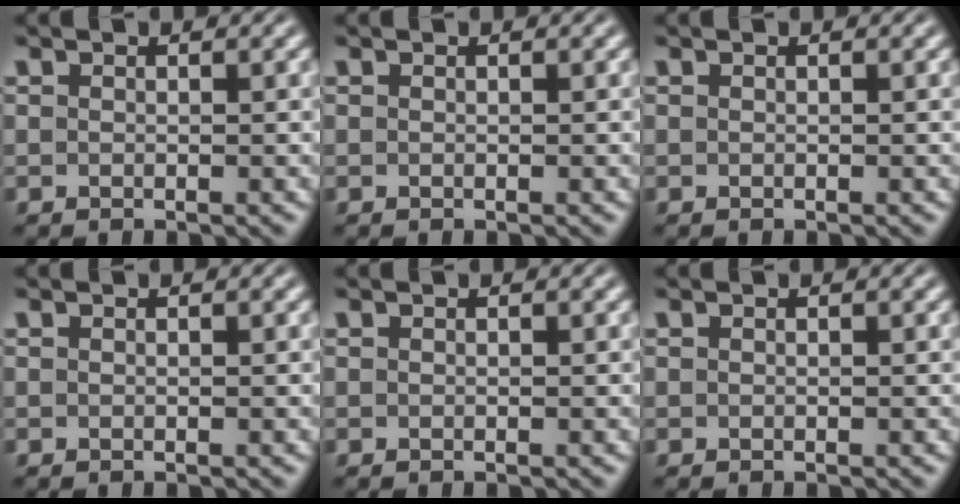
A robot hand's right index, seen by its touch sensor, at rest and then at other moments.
{"total": 0.0}
{"total": 0.0}
{"total": 0.0}
{"total": 0.0}
{"total": 0.0}